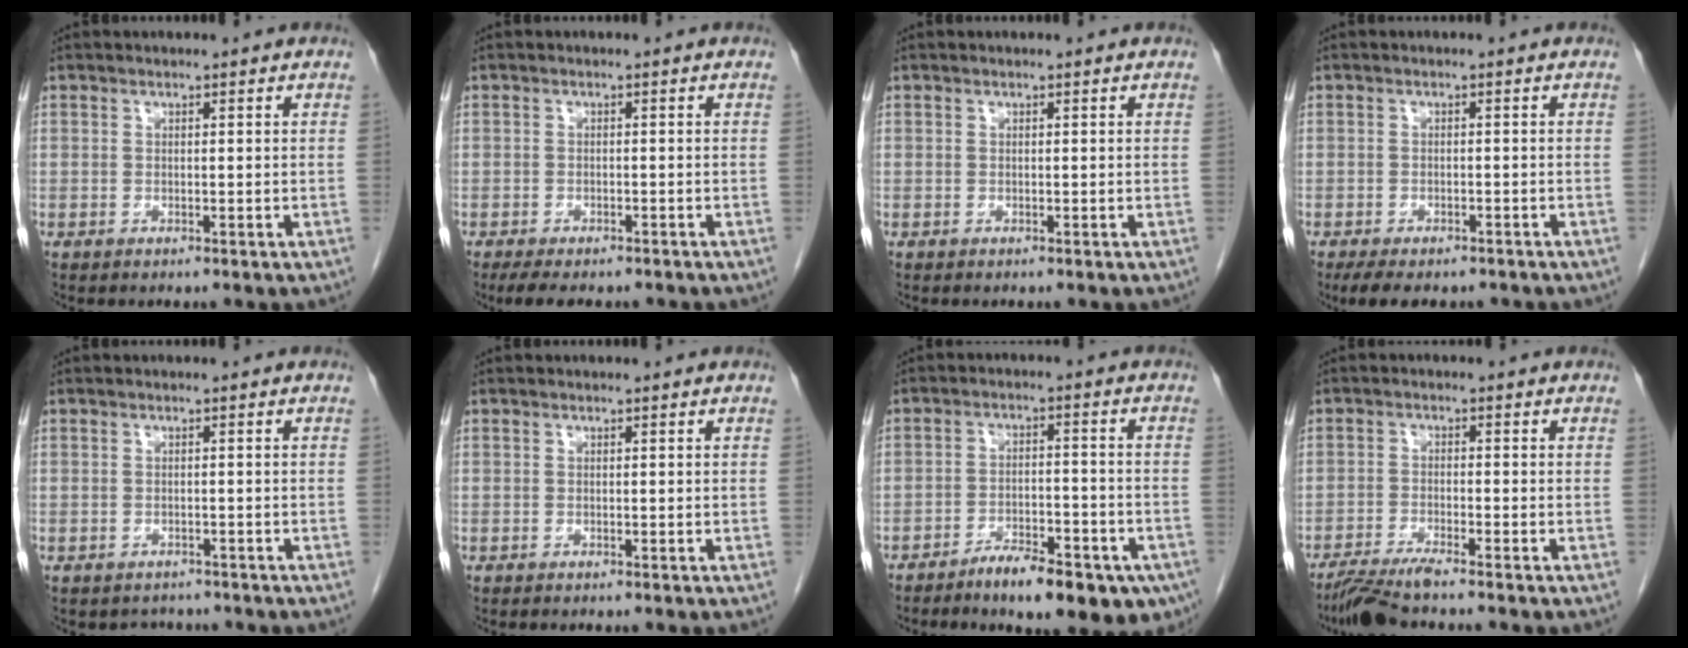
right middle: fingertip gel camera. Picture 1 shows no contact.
{"total": 6.6, "force": [-5.3, 2.3, 3.1], "torque": [-0.045, -0.011, -0.074]}
{"total": 0.0}
{"total": 7.7, "force": [-6.1, 3.1, 3.6], "torque": [-0.052, -0.009, -0.083]}
{"total": 2.6, "force": [-2.3, 1.3, -0.1], "torque": [-0.007, 0.000, -0.033]}
{"total": 0.0}
{"total": 12.2, "force": [-8.2, 3.9, 8.2], "torque": [-0.099, 0.008, -0.119]}
{"total": 5.0, "force": [-4.3, -0.6, 2.4], "torque": [-0.046, -0.019, -0.083]}